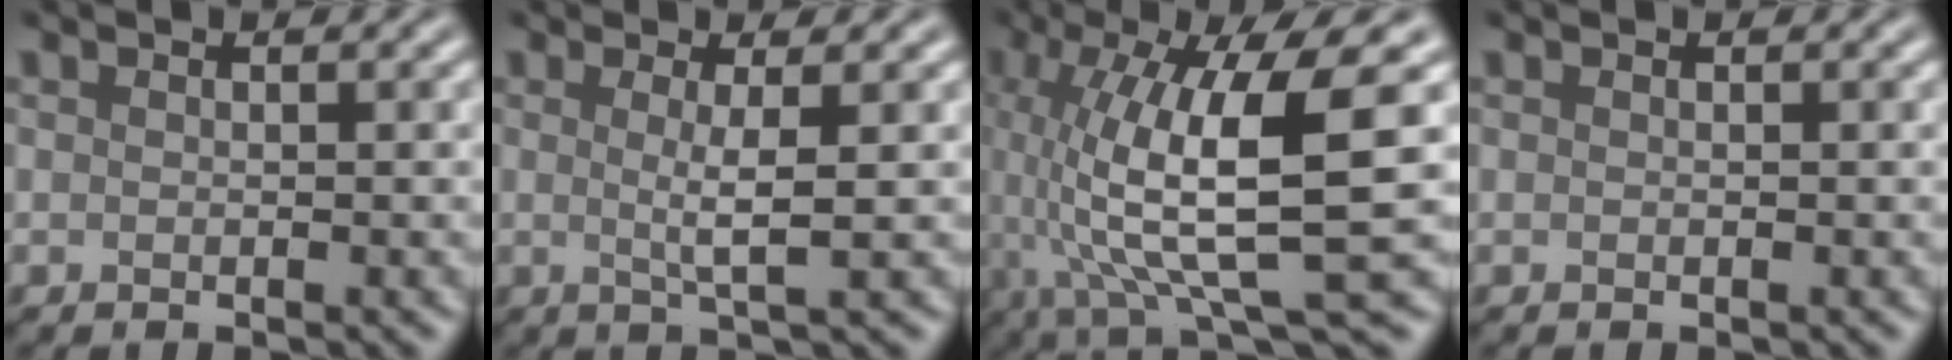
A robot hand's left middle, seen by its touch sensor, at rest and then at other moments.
{"total": 1.8, "force": [-0.3, -0.3, 1.8], "torque": [-0.046, 0.001, 0.011]}
{"total": 10.7, "force": [0.1, 2.4, 10.4], "torque": [-0.205, 0.005, 0.029]}
{"total": 0.0}